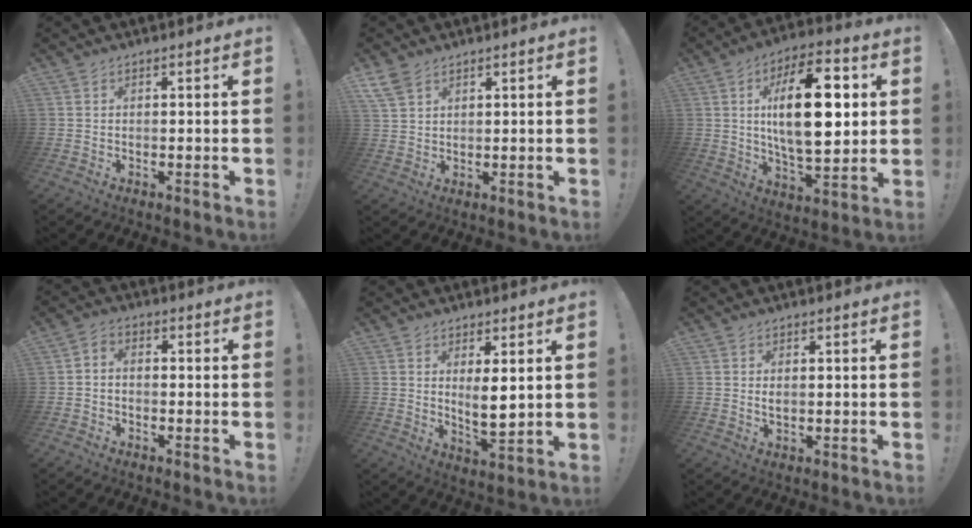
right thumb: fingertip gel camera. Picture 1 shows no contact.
{"total": 5.3, "force": [3.7, 2.8, 2.4], "torque": [-0.047, -0.013, 0.074]}
{"total": 22.3, "force": [3.9, 10.2, 19.4], "torque": [-0.318, 0.002, 0.053]}
{"total": 2.7, "force": [-1.7, 1.6, 1.3], "torque": [-0.025, 0.007, -0.034]}
{"total": 7.0, "force": [2.2, 2.1, 6.3], "torque": [-0.087, -0.026, 0.035]}
{"total": 1.4, "force": [0.4, 0.7, 1.2], "torque": [-0.017, 0.000, 0.005]}